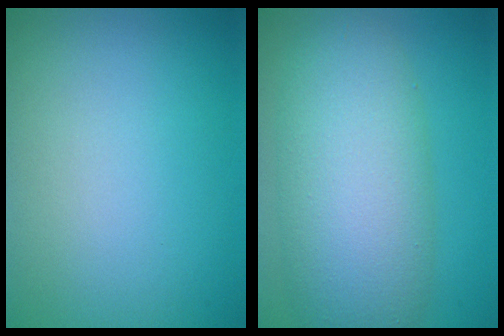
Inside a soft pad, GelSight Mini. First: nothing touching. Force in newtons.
{"total": 9.5, "press": 9.5, "slide": 0.4}